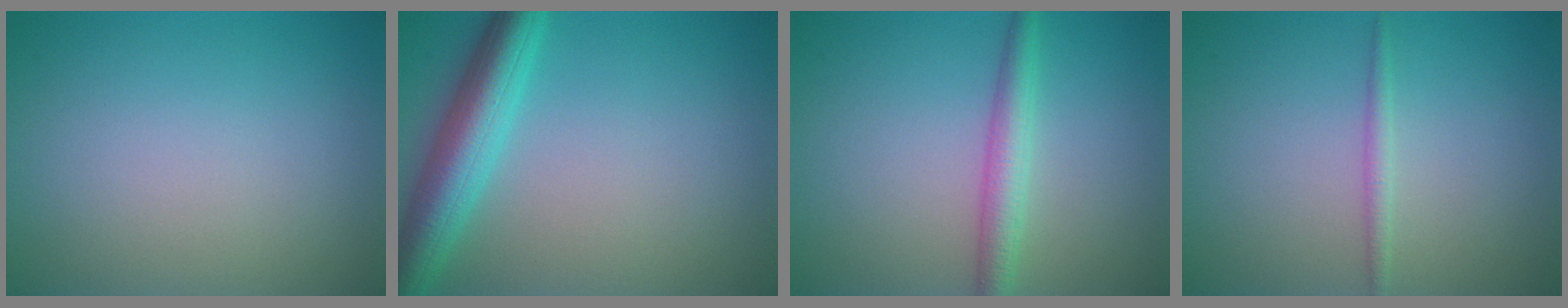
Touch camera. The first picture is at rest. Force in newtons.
{"total": 6.0, "press": 6.0, "slide": 0.2}
{"total": 2.9, "press": 2.9, "slide": 0.1}
{"total": 1.2, "press": 1.2, "slide": 0.0}